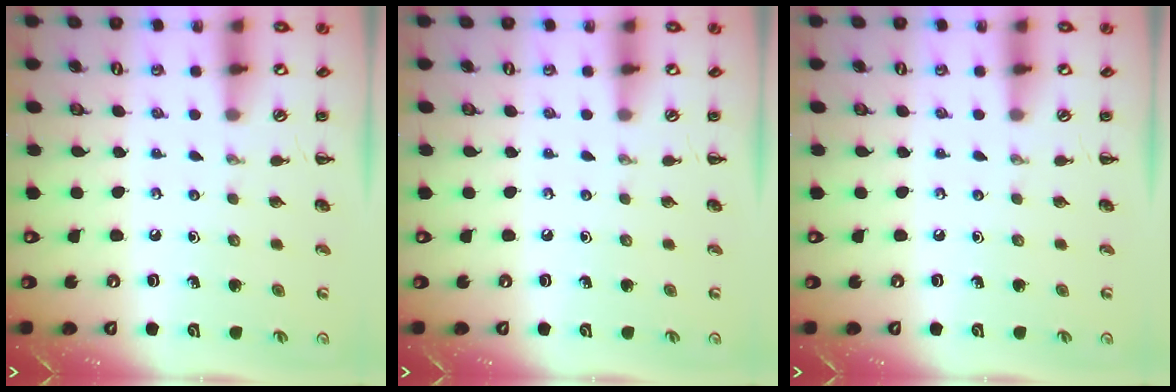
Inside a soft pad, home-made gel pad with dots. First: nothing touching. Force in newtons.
{"total": 0.0}
{"total": 0.0}